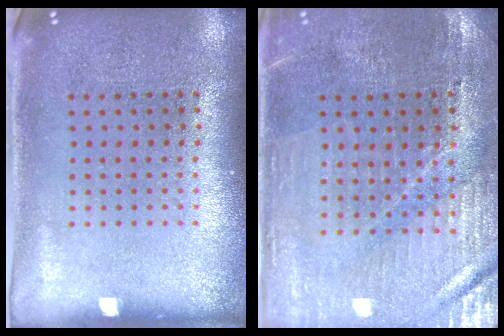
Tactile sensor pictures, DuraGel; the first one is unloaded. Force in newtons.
{"total": 1.3, "press": 1.3, "slide": 0.2}